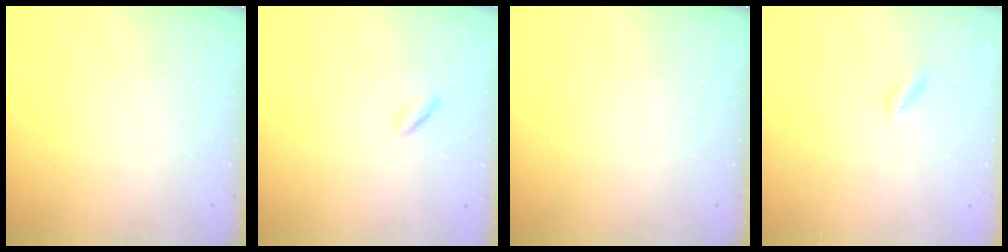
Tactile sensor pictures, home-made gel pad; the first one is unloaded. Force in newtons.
{"total": 2.0, "press": 2.0, "slide": 0.4}
{"total": 0.0}
{"total": 2.7, "press": 2.6, "slide": 0.7}